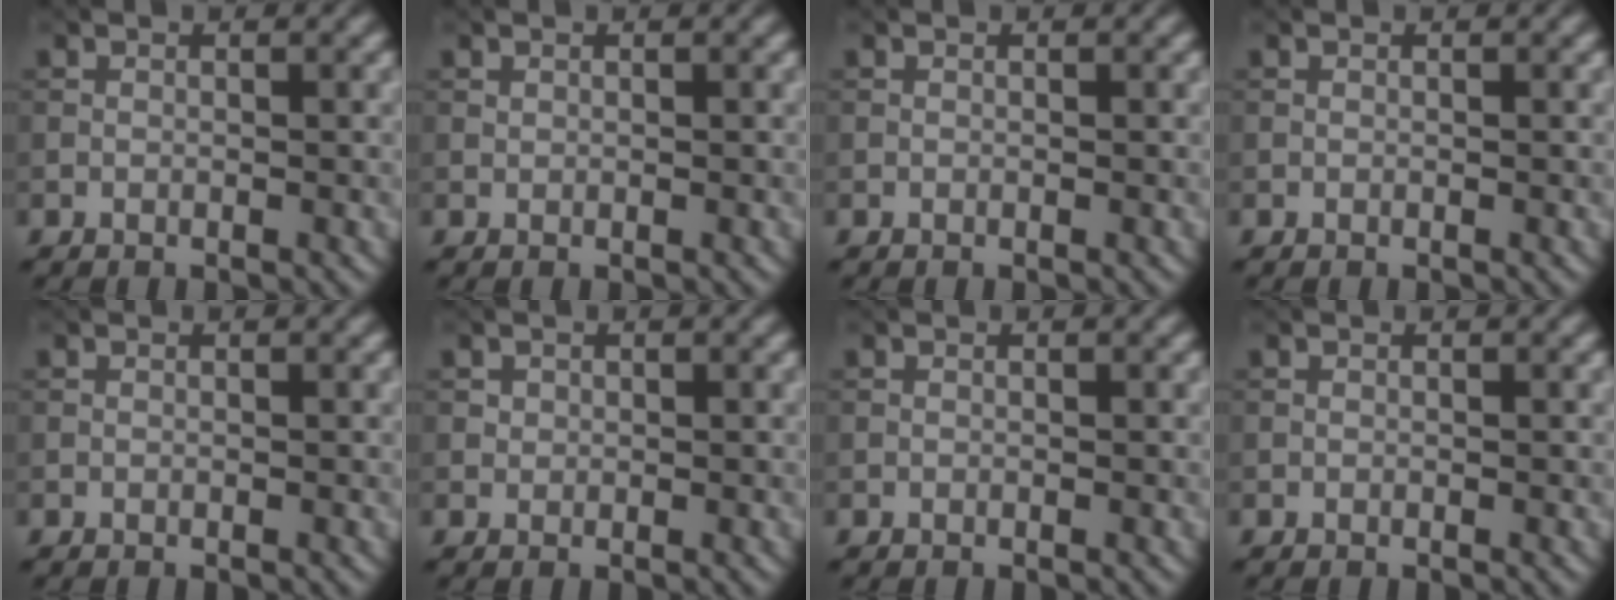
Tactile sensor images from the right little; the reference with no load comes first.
{"total": 0.0}
{"total": 0.0}
{"total": 0.0}
{"total": 0.0}
{"total": 0.5, "force": [0.3, 0.5, 0.0], "torque": [-0.001, 0.000, 0.007]}
{"total": 0.0}
{"total": 0.0}